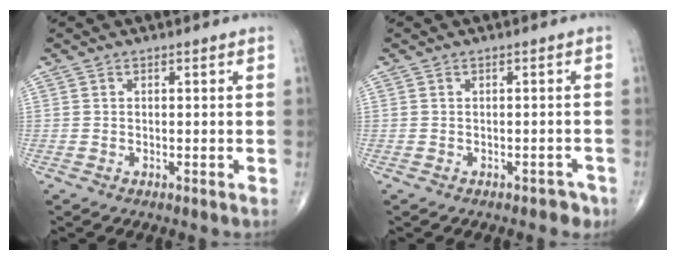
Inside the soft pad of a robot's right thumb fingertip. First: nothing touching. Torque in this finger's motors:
{"motor_torque": [-0.36, -0.24, -0.15, -0.09, -0.02]}